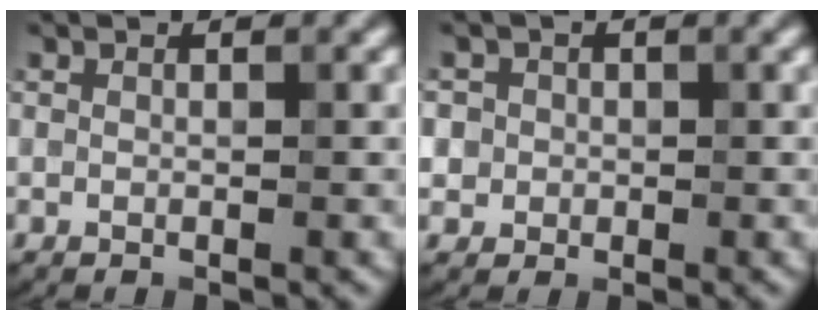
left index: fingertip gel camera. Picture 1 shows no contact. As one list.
[{"total": 2.9, "force": [0.4, 2.8, 0.7], "torque": [0.005, 0.013, -0.002]}]